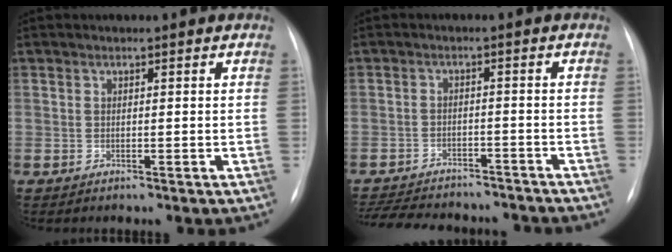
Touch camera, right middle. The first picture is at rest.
{"total": 16.2, "force": [-14.4, 5.2, 5.3], "torque": [-0.123, -0.001, -0.194]}